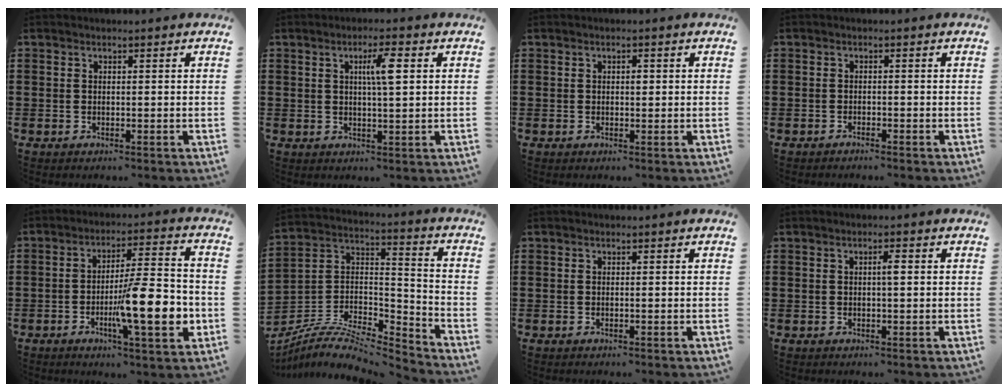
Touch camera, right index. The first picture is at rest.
{"total": 4.9, "force": [1.1, -0.9, 4.7], "torque": [-0.091, -0.005, 0.011]}
{"total": 1.0, "force": [0.1, 0.5, 0.9], "torque": [-0.018, 0.002, 0.002]}
{"total": 0.9, "force": [-0.9, 0.0, 0.1], "torque": [-0.005, -0.001, -0.019]}
{"total": 13.6, "force": [-3.6, 2.6, 12.8], "torque": [-0.211, -0.008, -0.067]}
{"total": 7.5, "force": [-6.3, 2.6, 3.3], "torque": [-0.075, 0.002, -0.126]}
{"total": 0.0}
{"total": 1.6, "force": [0.2, 0.2, 1.6], "torque": [-0.031, 0.002, 0.001]}